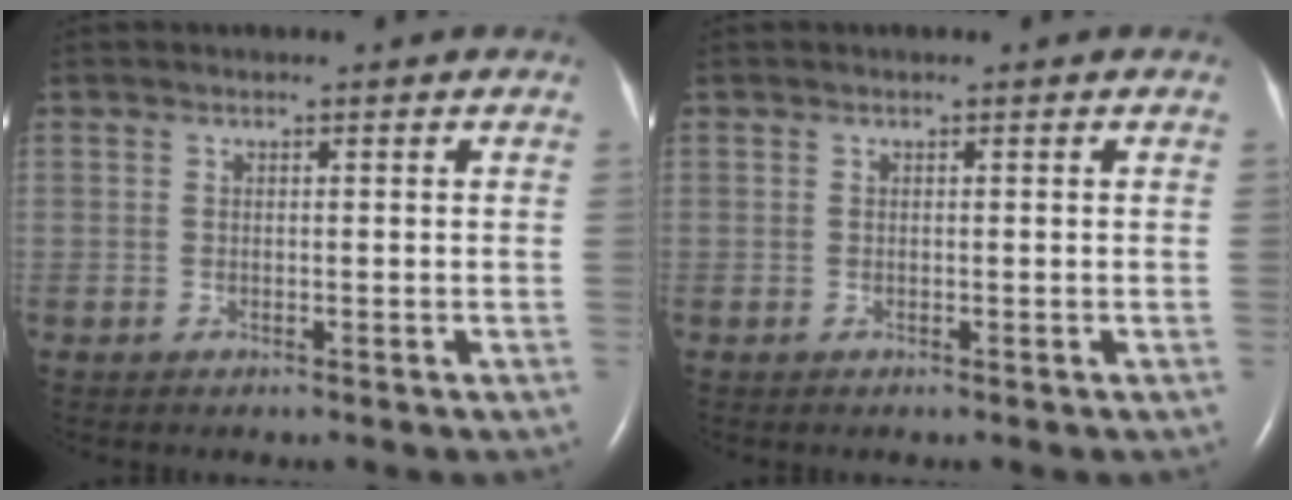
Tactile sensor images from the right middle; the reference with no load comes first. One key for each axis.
{"total": 0.0}